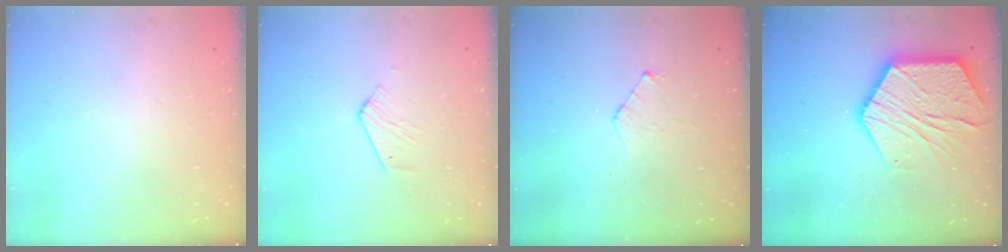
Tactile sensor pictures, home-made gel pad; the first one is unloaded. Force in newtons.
{"total": 2.8, "press": 2.8, "slide": 0.4}
{"total": 4.0, "press": 4.0, "slide": 0.4}
{"total": 21.0, "press": 20.9, "slide": 1.6}